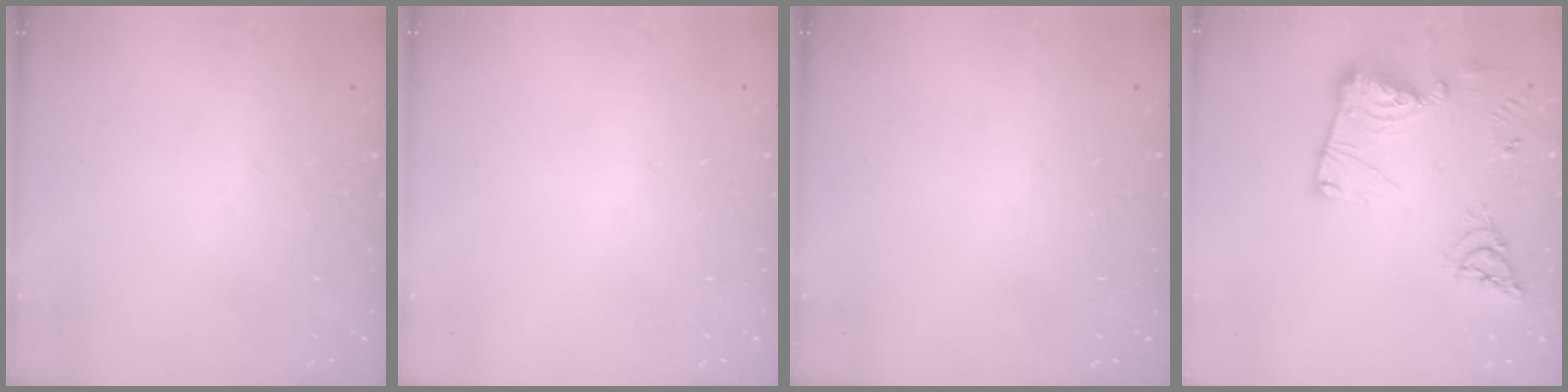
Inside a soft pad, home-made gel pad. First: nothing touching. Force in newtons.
{"total": 0.0}
{"total": 0.0}
{"total": 17.7, "press": 17.6, "slide": 1.8}